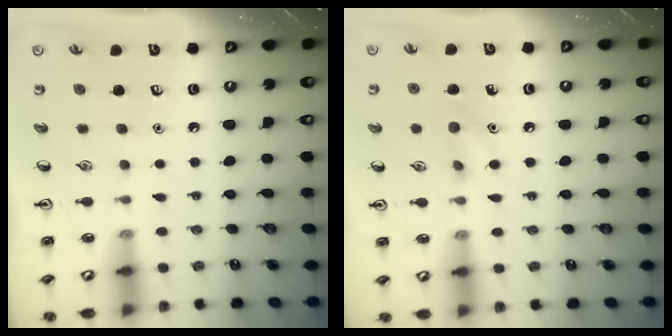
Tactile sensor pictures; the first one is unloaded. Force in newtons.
{"total": 6.9, "press": 6.6, "slide": 2.0}